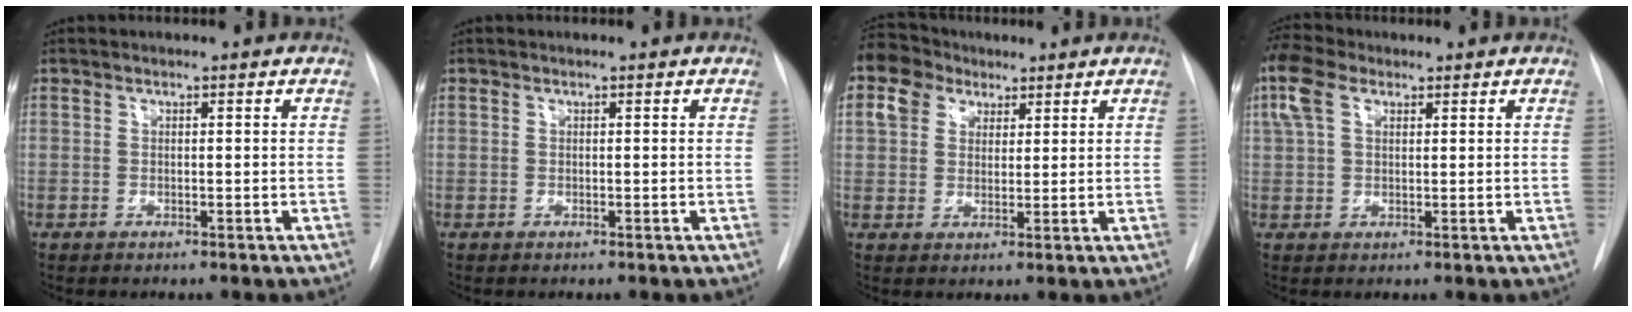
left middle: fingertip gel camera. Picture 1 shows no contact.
{"total": 0.0}
{"total": 11.4, "force": [6.6, 8.4, 3.9], "torque": [-0.107, 0.050, 0.125]}
{"total": 6.5, "force": [3.2, 3.6, 4.3], "torque": [-0.114, 0.029, 0.064]}